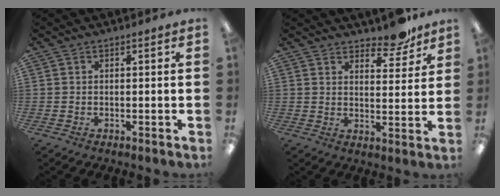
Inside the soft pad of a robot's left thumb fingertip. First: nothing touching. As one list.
[{"total": 7.9, "force": [6.7, 2.8, 3.2], "torque": [-0.023, -0.046, 0.115]}]